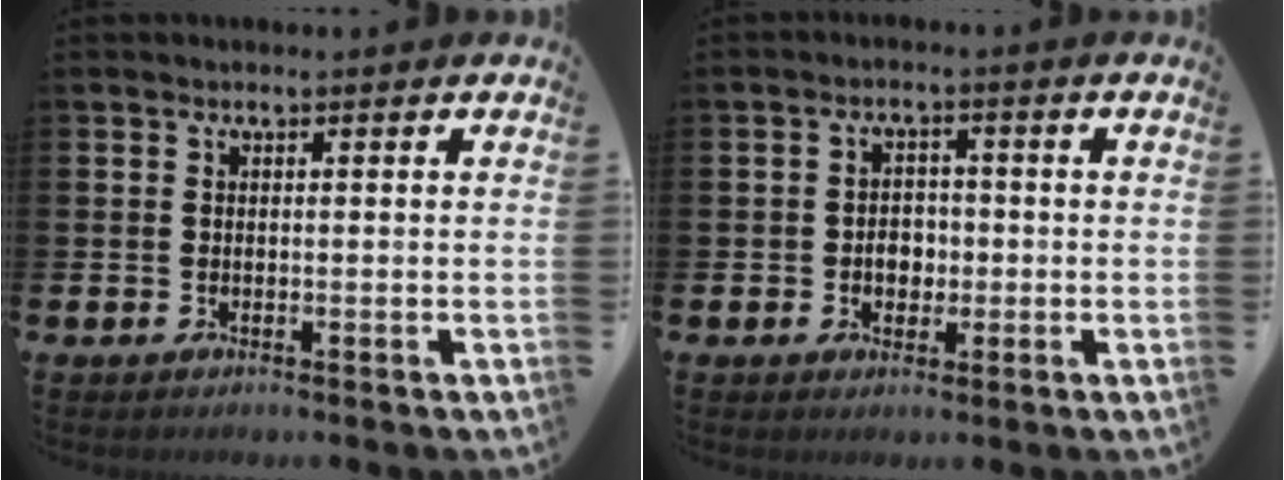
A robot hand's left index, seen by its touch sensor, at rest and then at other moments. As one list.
[{"total": 3.0, "force": [-0.6, 2.4, 1.7], "torque": [-0.019, -0.001, -0.018]}]